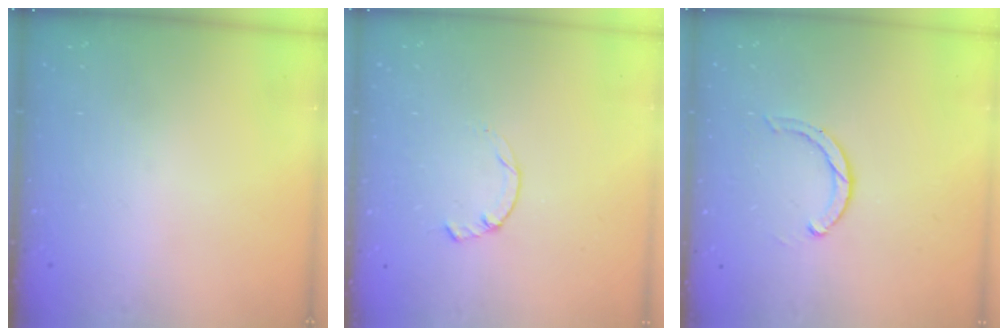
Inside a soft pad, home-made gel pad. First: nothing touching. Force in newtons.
{"total": 0.5, "press": 0.4, "slide": 0.3}
{"total": 3.0, "press": 2.9, "slide": 0.5}